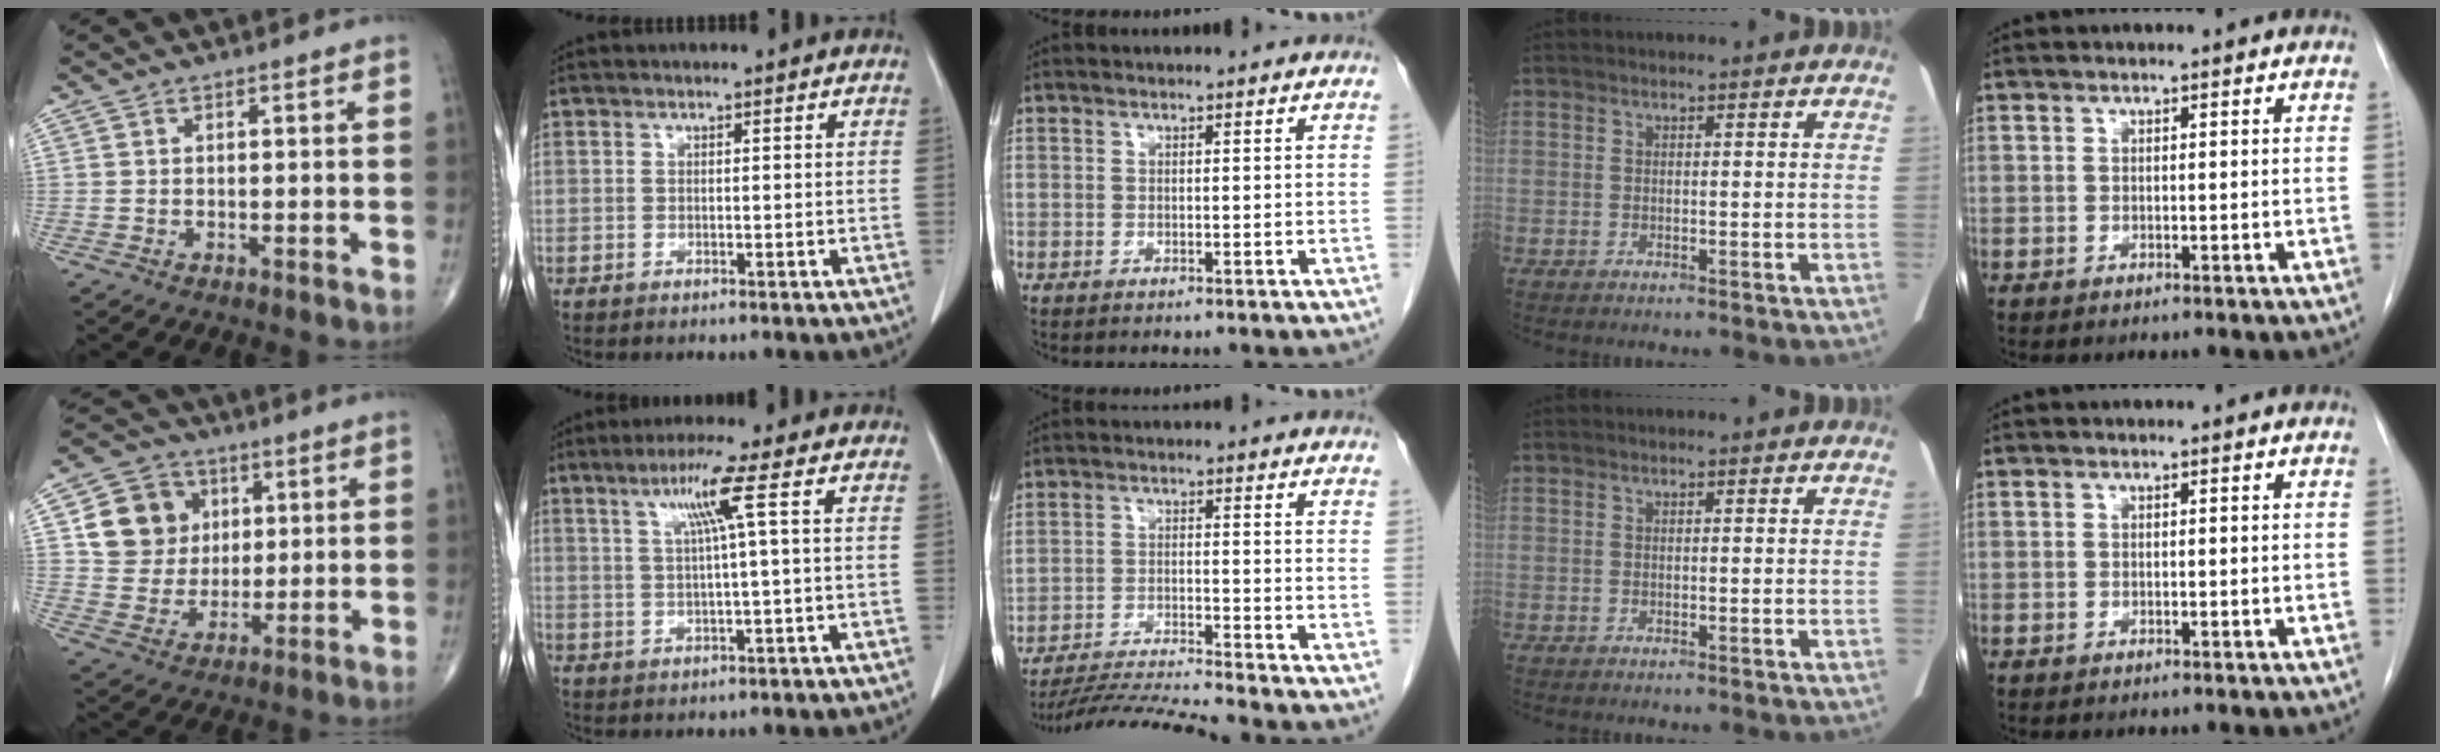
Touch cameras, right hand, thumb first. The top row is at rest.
{"thumb": {"total": 12.1, "force": [3.3, 10.8, 4.4], "torque": [-0.043, -0.002, 0.061]}, "index": {"total": 6.0, "force": [2.0, -1.1, 5.6], "torque": [-0.105, 0.007, 0.041]}, "middle": {"total": 9.5, "force": [-8.9, -2.4, 2.3], "torque": [-0.031, -0.018, -0.159]}}